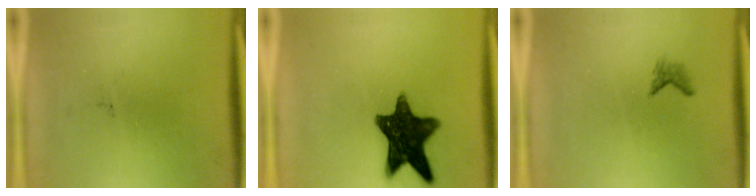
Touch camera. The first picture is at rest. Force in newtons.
{"total": 13.4}
{"total": 1.0}